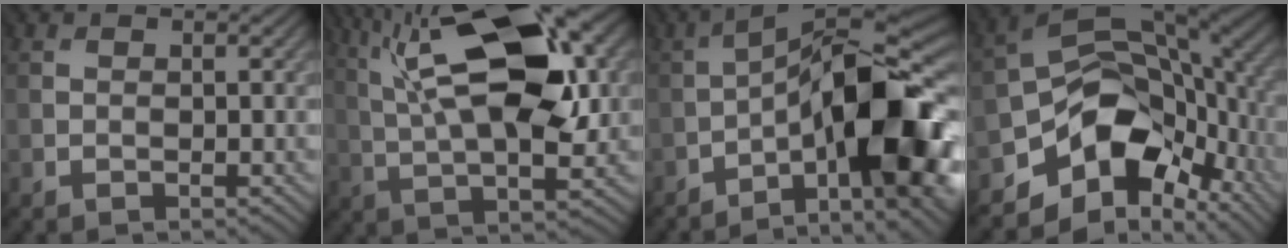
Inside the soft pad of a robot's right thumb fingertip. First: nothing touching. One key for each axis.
{"total": 16.4, "fx": 5.9, "fy": 6.1, "fz": 14.0, "tx": -0.250, "ty": 0.032, "tz": 0.082}
{"total": 17.1, "fx": -5.6, "fy": 6.1, "fz": 14.9, "tx": -0.223, "ty": 0.000, "tz": -0.086}
{"total": 12.8, "fx": -5.4, "fy": 8.5, "fz": 7.9, "tx": -0.135, "ty": -0.007, "tz": -0.108}